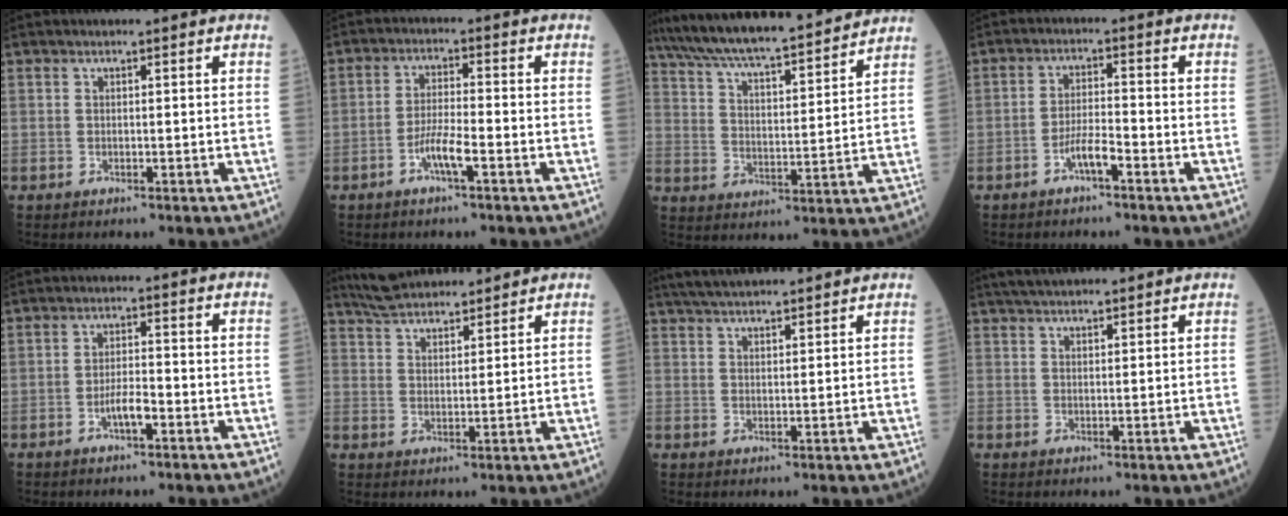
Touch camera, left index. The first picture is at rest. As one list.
[{"total": 4.4, "force": [-2.4, 0.2, 3.7], "torque": [-0.072, -0.007, -0.051]}, {"total": 20.4, "force": [18.2, 2.1, 9.0], "torque": [-0.158, 0.016, 0.275]}, {"total": 3.6, "force": [-2.4, 0.3, 2.6], "torque": [-0.050, -0.004, -0.049]}, {"total": 3.4, "force": [-1.8, 0.7, 2.7], "torque": [-0.050, -0.003, -0.038]}, {"total": 9.7, "force": [9.1, 1.8, 3.0], "torque": [-0.055, 0.023, 0.153]}, {"total": 10.4, "force": [9.5, 1.0, 4.2], "torque": [-0.073, 0.033, 0.142]}, {"total": 8.0, "force": [7.2, 1.0, 3.3], "torque": [-0.053, 0.037, 0.109]}]